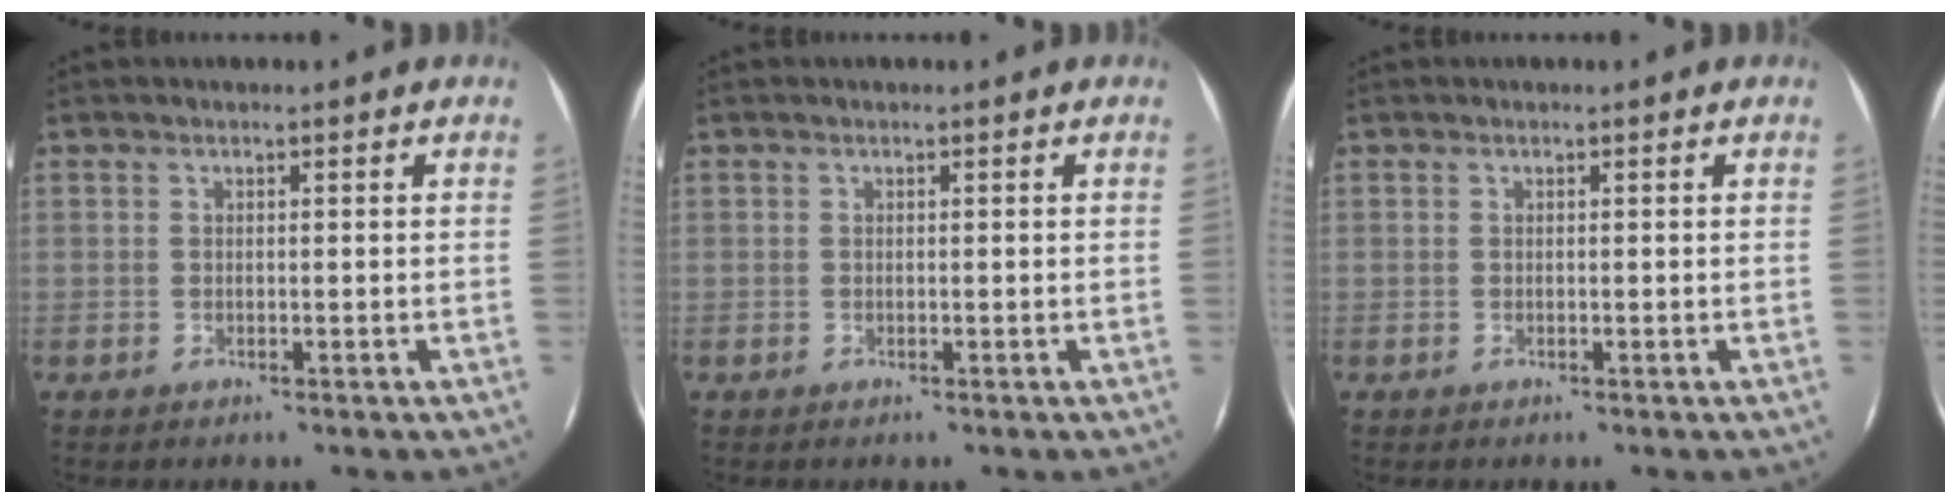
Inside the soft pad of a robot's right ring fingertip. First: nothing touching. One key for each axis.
{"total": 0.0}
{"total": 0.0}